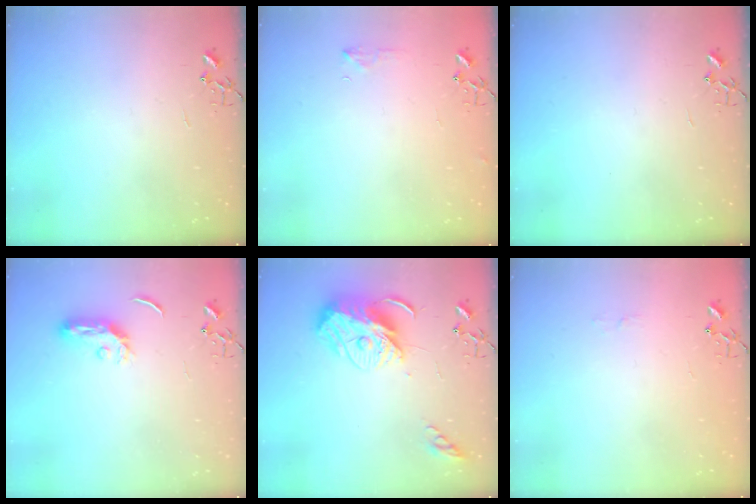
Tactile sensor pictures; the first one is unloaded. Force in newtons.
{"total": 6.1, "press": 6.0, "slide": 0.9}
{"total": 0.0}
{"total": 7.6, "press": 7.6, "slide": 0.4}
{"total": 13.5, "press": 13.4, "slide": 1.2}
{"total": 3.9, "press": 3.9, "slide": 0.5}